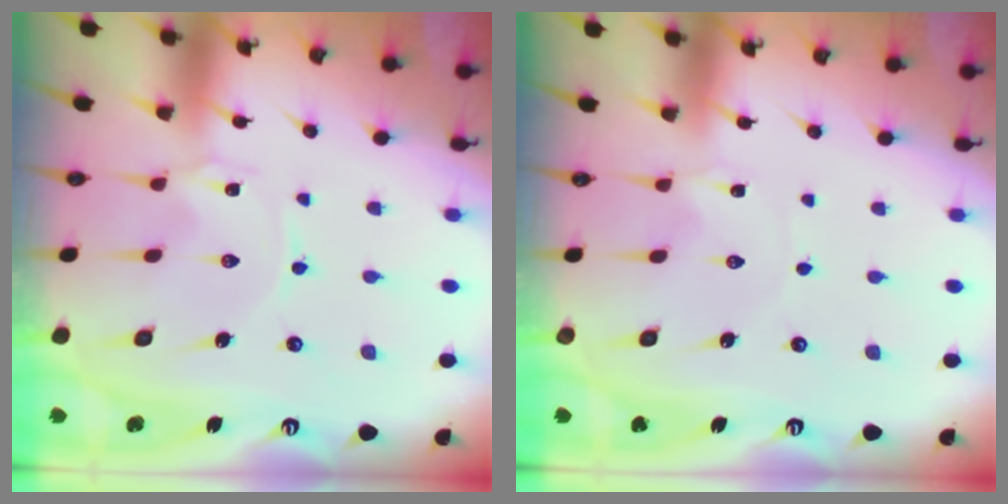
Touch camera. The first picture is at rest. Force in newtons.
{"total": 1.0, "press": 1.0, "slide": 0.2}